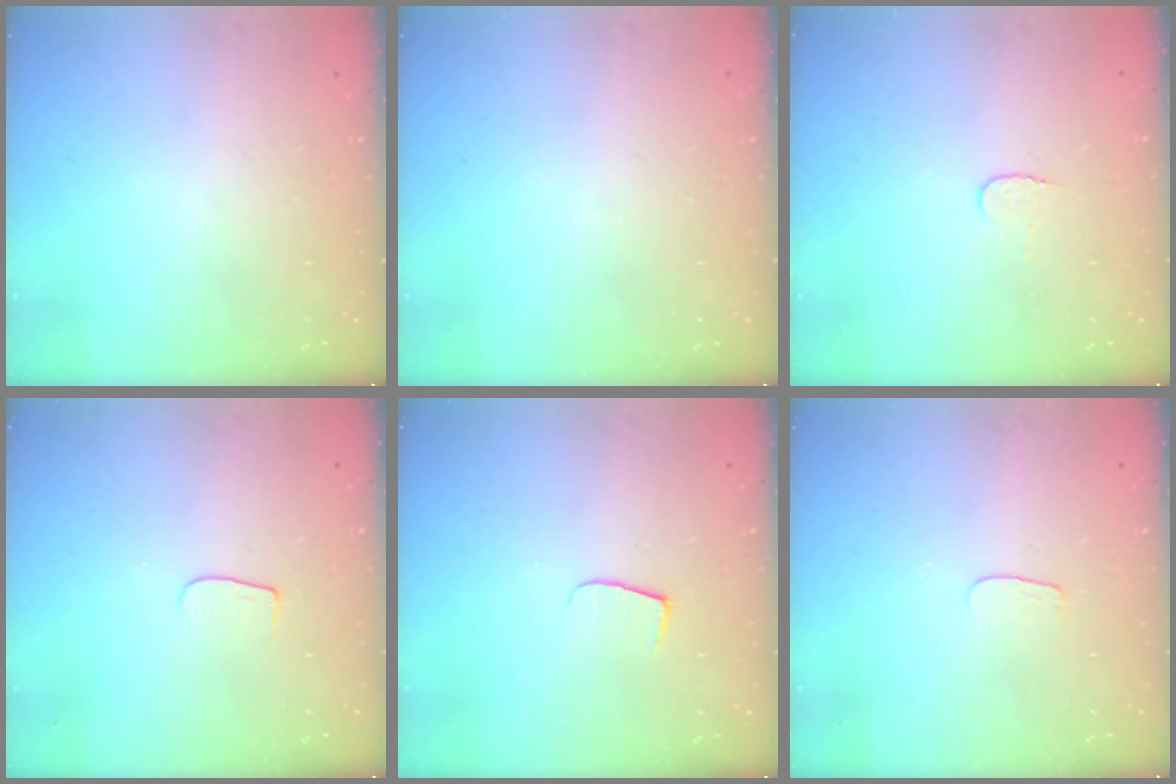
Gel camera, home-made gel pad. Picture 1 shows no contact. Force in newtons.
{"total": 0.0}
{"total": 3.9, "press": 3.9, "slide": 0.2}
{"total": 3.8, "press": 3.8, "slide": 0.5}
{"total": 5.3, "press": 5.2, "slide": 0.4}
{"total": 3.6, "press": 3.6, "slide": 0.4}